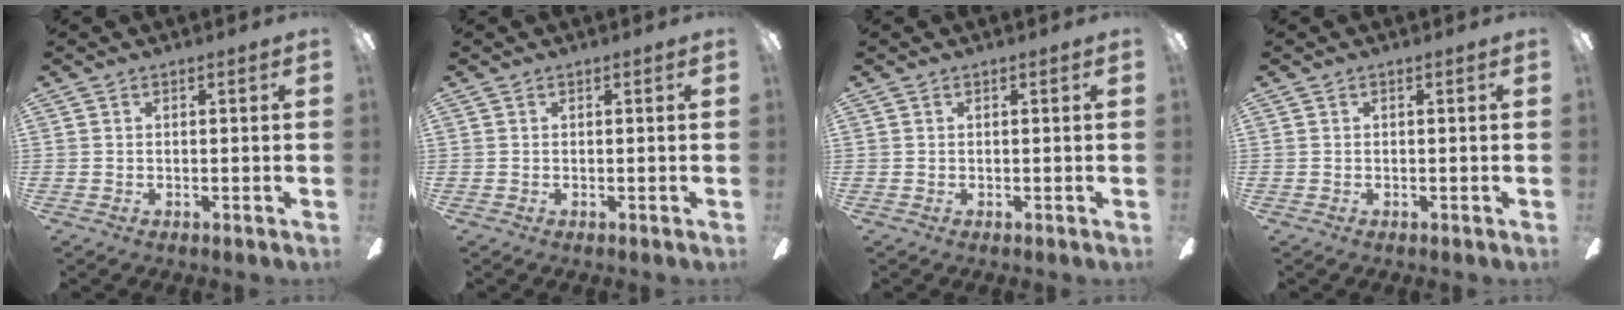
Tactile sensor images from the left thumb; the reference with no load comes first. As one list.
[{"total": 0.0}, {"total": 0.0}, {"total": 0.0}]